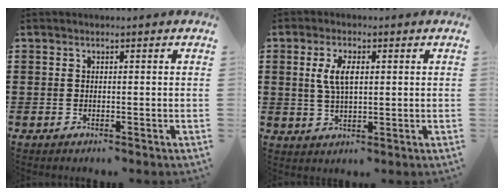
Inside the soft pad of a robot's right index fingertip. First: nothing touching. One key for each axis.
{"total": 4.9, "fx": 1.1, "fy": 1.8, "fz": 4.4, "tx": -0.091, "ty": 0.008, "tz": 0.017}